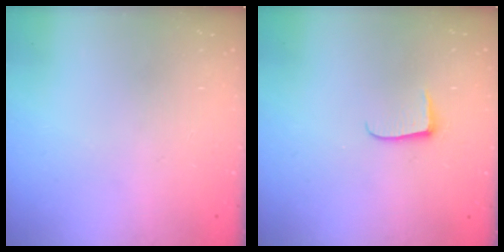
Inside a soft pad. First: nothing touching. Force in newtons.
{"total": 4.9, "press": 4.8, "slide": 0.6}